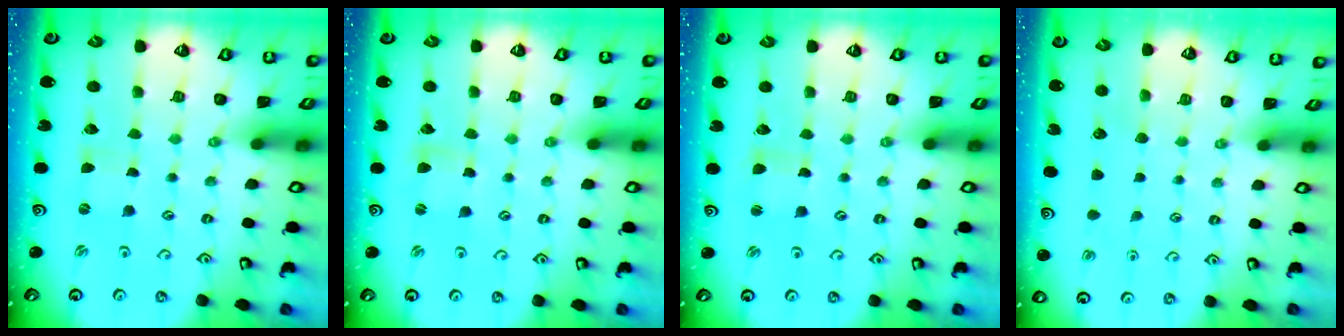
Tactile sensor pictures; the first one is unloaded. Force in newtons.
{"total": 1.1, "press": 1.1, "slide": 0.2}
{"total": 0.9, "press": 0.9, "slide": 0.1}
{"total": 0.0}